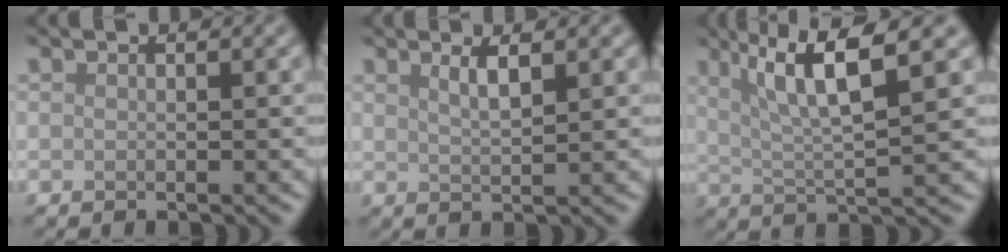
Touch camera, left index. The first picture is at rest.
{"total": 1.8, "force": [0.8, 0.4, 1.5], "torque": [-0.024, -0.001, 0.017]}
{"total": 7.0, "force": [3.0, 1.4, 6.2], "torque": [-0.106, 0.008, 0.057]}